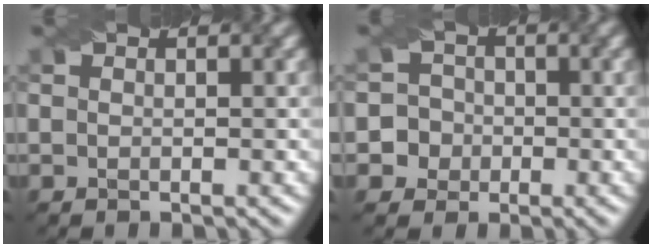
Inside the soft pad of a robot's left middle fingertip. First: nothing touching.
{"total": 5.0, "force": [-1.5, 4.7, 0.5], "torque": [0.007, 0.018, -0.048]}